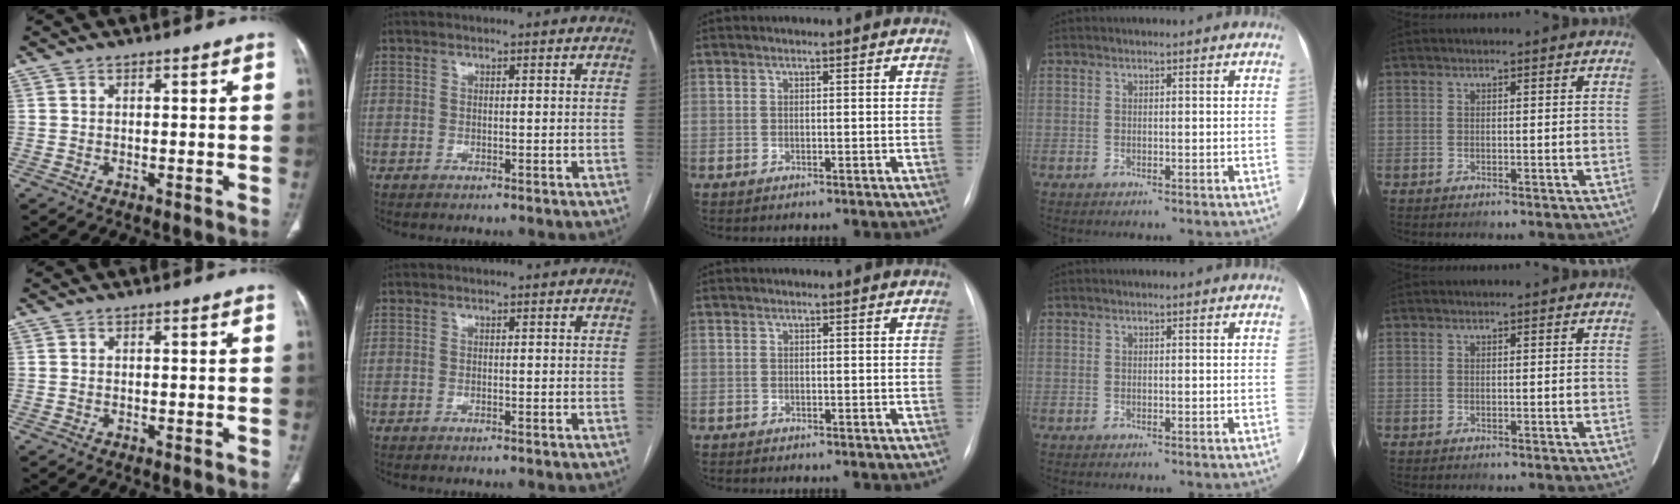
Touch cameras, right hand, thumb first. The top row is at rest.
{"middle": {"total": 1.3, "force": [-1.1, 0.5, 0.4], "torque": [-0.007, 0.001, -0.016]}}